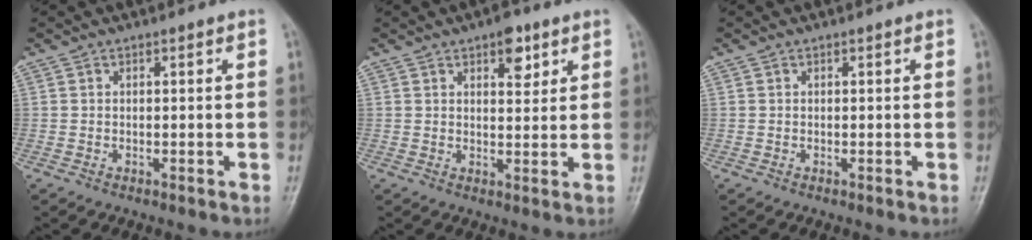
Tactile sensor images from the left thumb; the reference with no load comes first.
{"total": 5.1, "force": [2.8, 2.5, 3.4], "torque": [-0.026, -0.013, 0.036]}
{"total": 0.0}